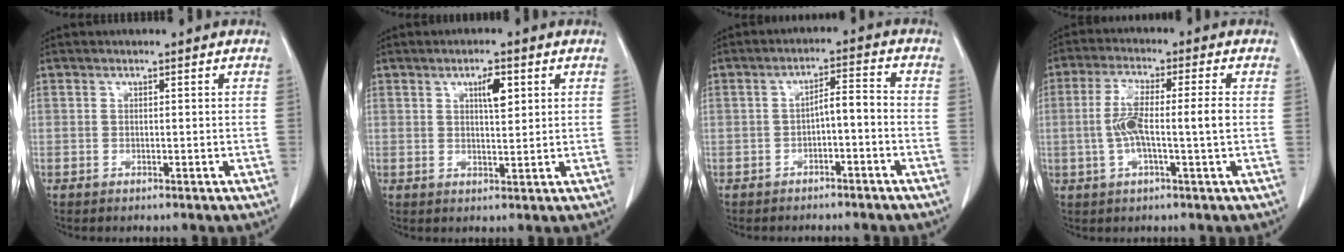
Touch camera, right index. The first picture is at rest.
{"total": 3.7, "force": [1.5, 1.0, 3.2], "torque": [-0.053, 0.001, 0.026]}
{"total": 4.1, "force": [-1.6, 1.1, 3.6], "torque": [-0.057, 0.019, -0.022]}
{"total": 7.7, "force": [-0.6, 0.6, 7.6], "torque": [-0.154, 0.011, -0.012]}